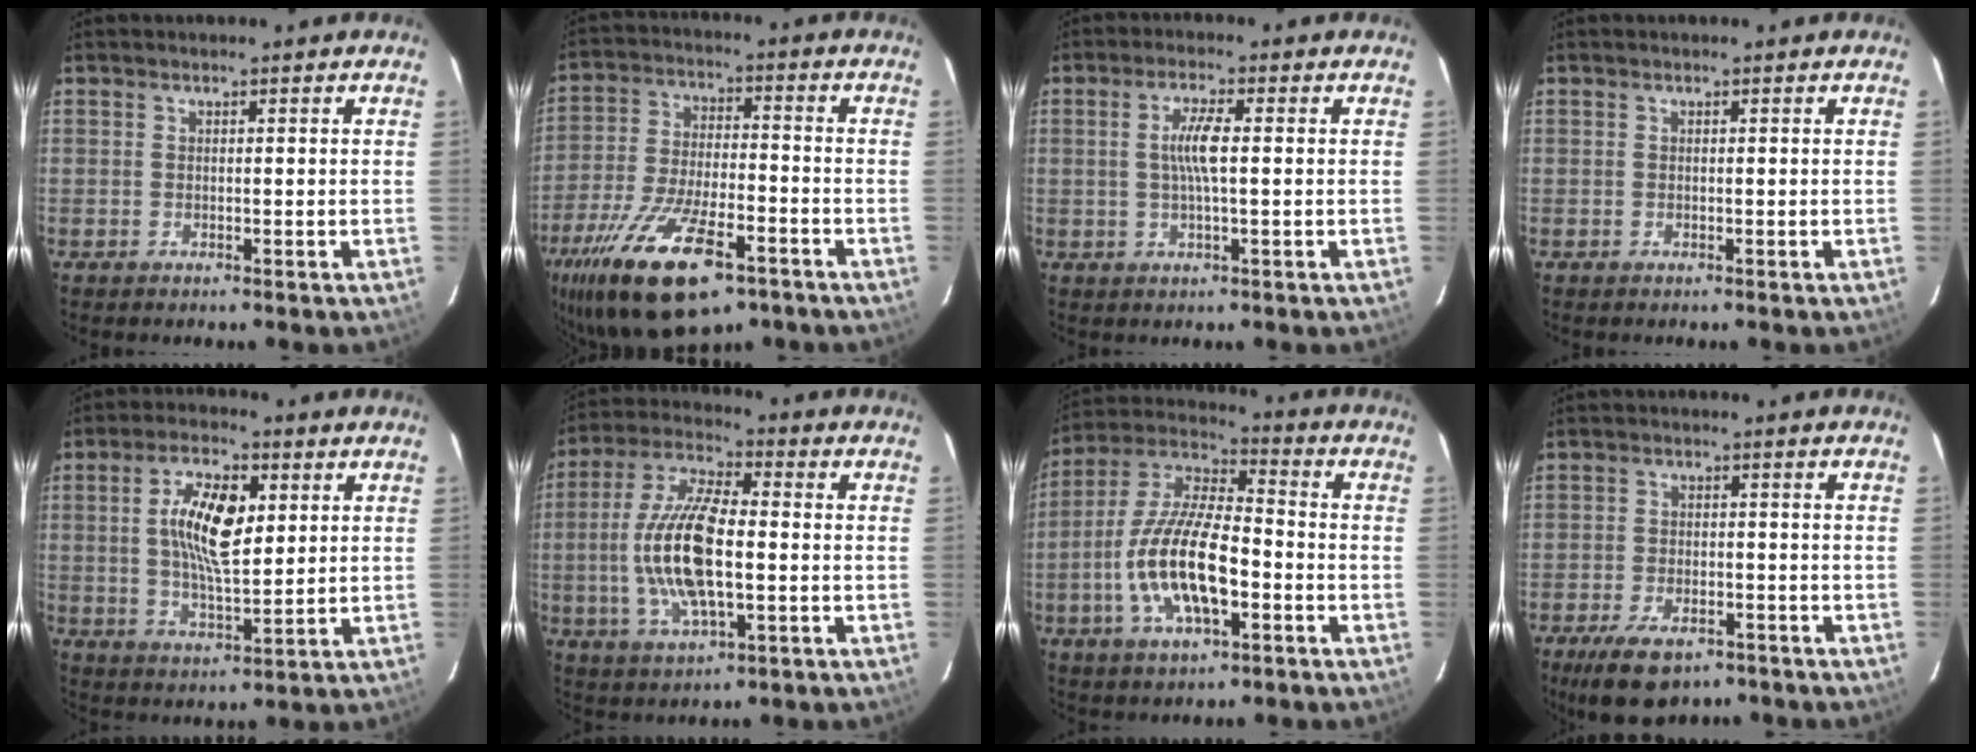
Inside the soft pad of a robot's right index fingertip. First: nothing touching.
{"total": 22.1, "force": [-13.4, 8.4, 15.4], "torque": [-0.314, -0.049, -0.226]}
{"total": 4.9, "force": [0.2, 0.6, 4.9], "torque": [-0.092, 0.002, 0.006]}
{"total": 0.0}
{"total": 11.2, "force": [2.5, 4.6, 9.9], "torque": [-0.185, 0.009, 0.046]}
{"total": 15.8, "force": [-1.7, 5.9, 14.6], "torque": [-0.300, 0.003, -0.033]}
{"total": 16.4, "force": [-4.8, 6.3, 14.4], "torque": [-0.293, -0.005, -0.091]}
{"total": 10.1, "force": [-6.9, 4.8, 5.7], "torque": [-0.127, -0.015, -0.107]}